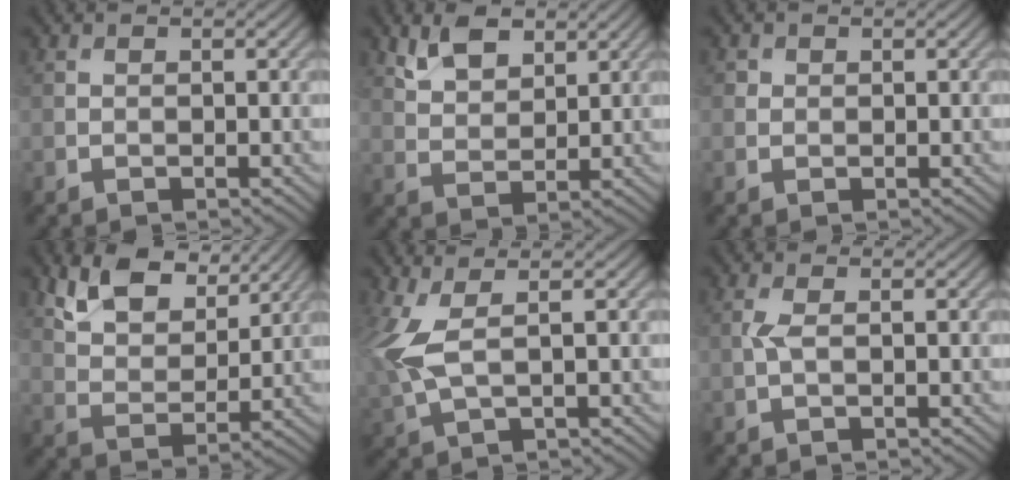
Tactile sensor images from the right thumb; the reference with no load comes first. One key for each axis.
{"total": 5.2, "fx": 3.3, "fy": 2.7, "fz": 3.0, "tx": -0.067, "ty": -0.002, "tz": 0.067}
{"total": 1.0, "fx": 0.2, "fy": 0.9, "fz": 0.1, "tx": 0.001, "ty": -0.002, "tz": -0.001}
{"total": 9.4, "fx": 6.0, "fy": 4.8, "fz": 5.4, "tx": -0.125, "ty": 0.000, "tz": 0.109}
{"total": 5.9, "fx": 1.2, "fy": 2.2, "fz": 5.3, "tx": -0.145, "ty": 0.004, "tz": 0.022}
{"total": 1.5, "fx": 0.0, "fy": 0.3, "fz": 1.4, "tx": -0.039, "ty": 0.005, "tz": -0.001}